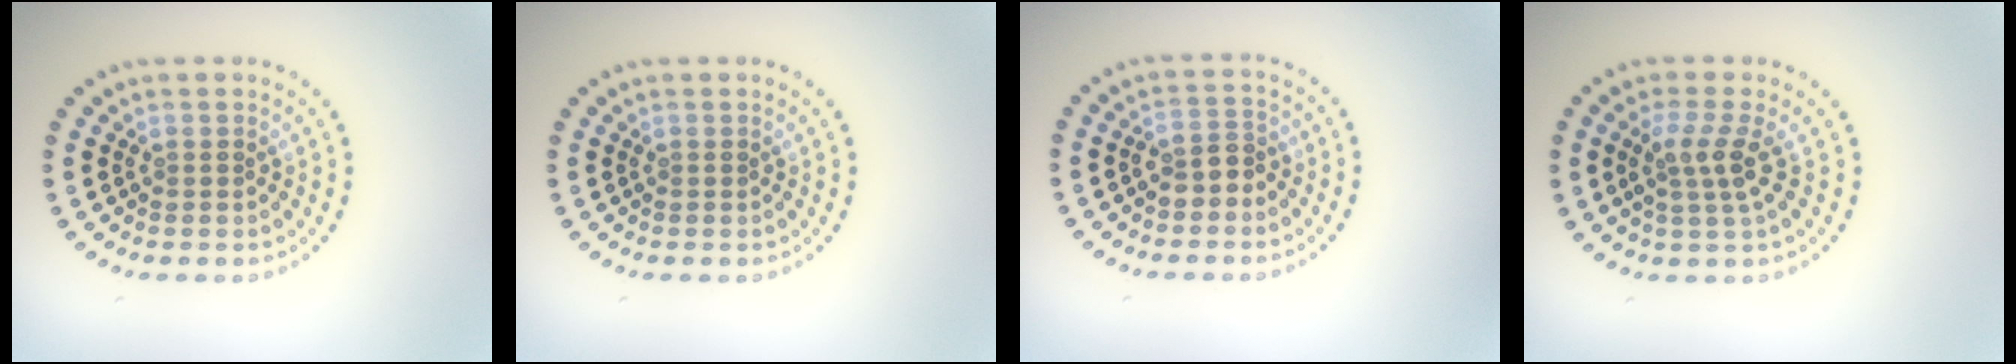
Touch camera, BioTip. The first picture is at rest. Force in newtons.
{"total": 0.0}
{"total": 2.0, "press": 1.9, "slide": 0.7}
{"total": 2.6, "press": 2.0, "slide": 1.7}